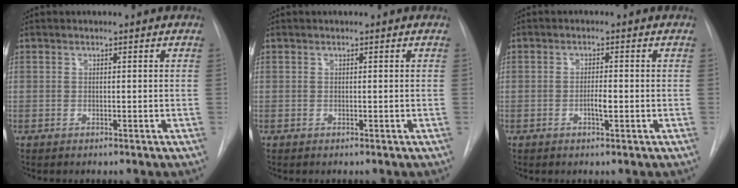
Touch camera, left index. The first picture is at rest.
{"total": 0.0}
{"total": 2.0, "force": [-0.6, 0.3, 1.8], "torque": [-0.033, 0.001, -0.012]}